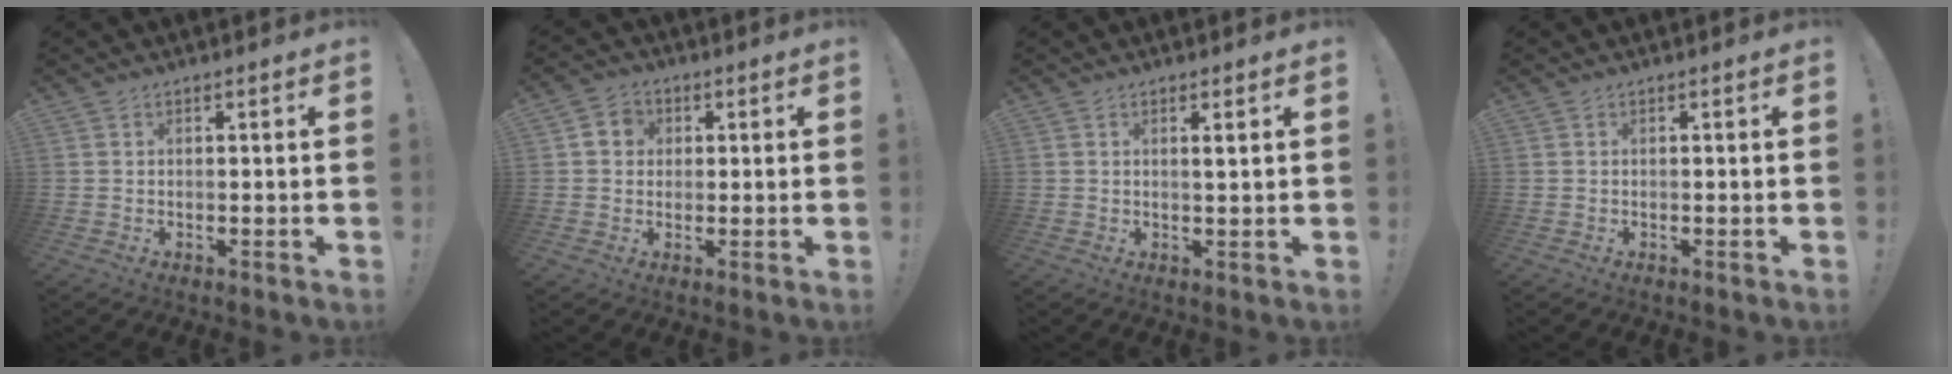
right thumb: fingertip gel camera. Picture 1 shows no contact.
{"total": 5.6, "force": [1.0, 5.1, 2.1], "torque": [-0.032, 0.009, 0.022]}
{"total": 1.7, "force": [0.8, 0.0, 1.5], "torque": [-0.019, -0.007, 0.010]}
{"total": 0.0}